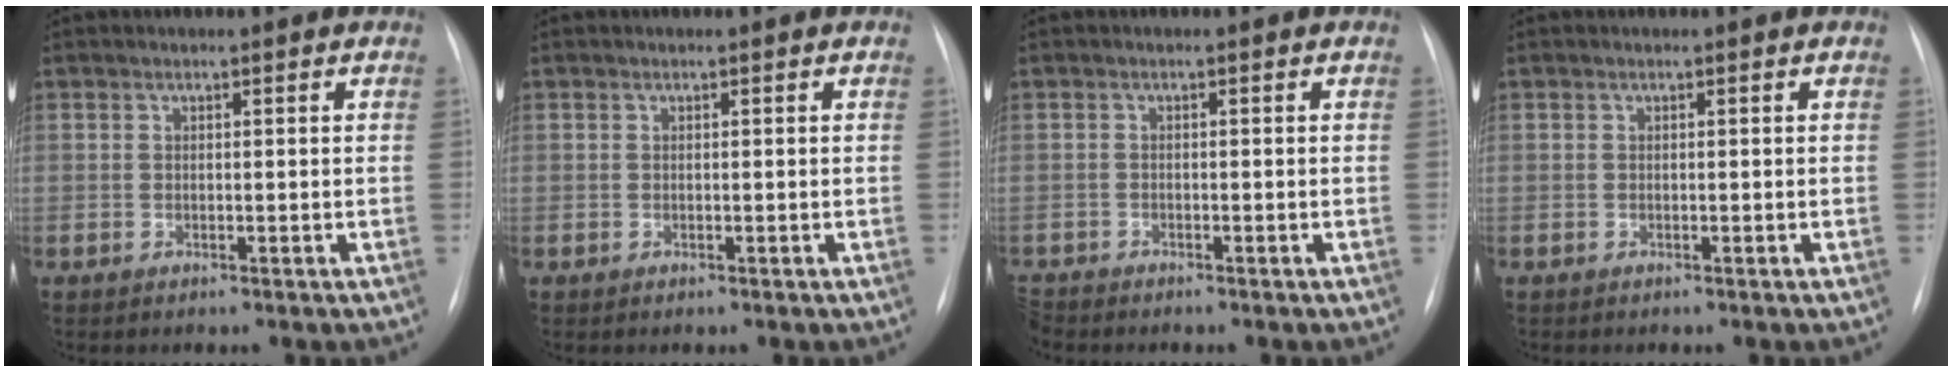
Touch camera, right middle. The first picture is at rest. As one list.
[{"total": 0.0}, {"total": 1.8, "force": [-1.7, 0.3, -0.1], "torque": [0.002, -0.008, -0.031]}, {"total": 0.0}]